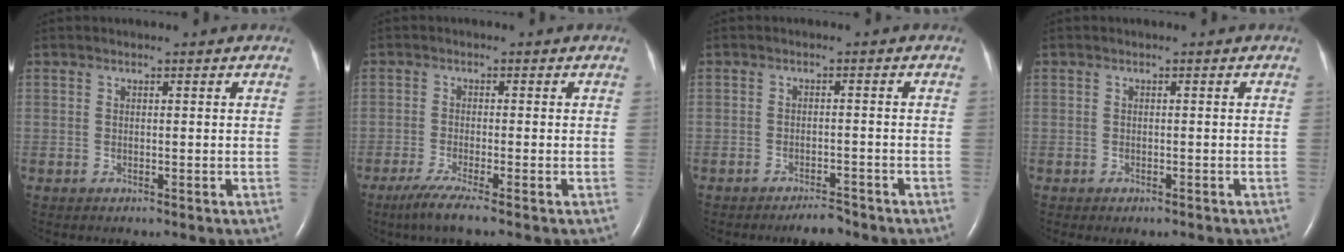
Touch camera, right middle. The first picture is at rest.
{"total": 4.3, "force": [-2.9, -0.3, 3.1], "torque": [-0.064, -0.014, -0.058]}
{"total": 2.8, "force": [-2.6, 0.5, 1.0], "torque": [-0.019, -0.003, -0.039]}
{"total": 0.9, "force": [-0.8, -0.2, 0.5], "torque": [-0.009, -0.003, -0.009]}